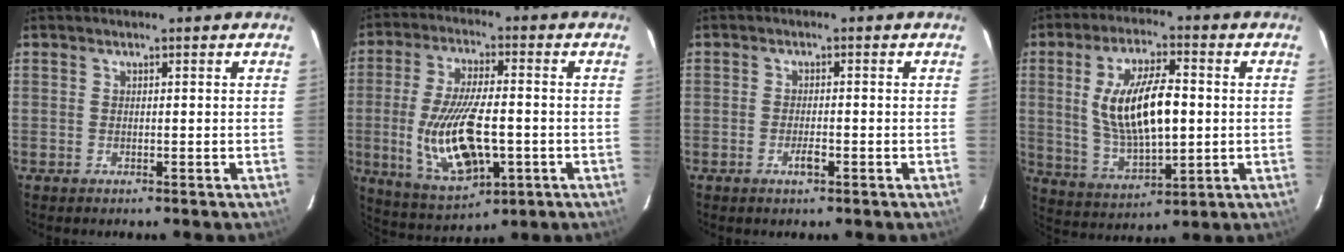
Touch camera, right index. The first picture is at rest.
{"total": 16.5, "force": [-3.1, 7.0, 14.6], "torque": [-0.293, -0.020, -0.037]}
{"total": 2.3, "force": [-1.2, 0.7, 1.8], "torque": [-0.036, -0.004, -0.022]}
{"total": 14.8, "force": [1.2, 5.9, 13.6], "torque": [-0.258, -0.001, 0.036]}